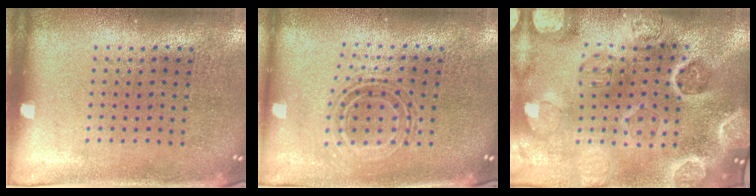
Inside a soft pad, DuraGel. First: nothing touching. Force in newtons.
{"total": 0.7, "press": 0.7, "slide": 0.2}
{"total": 4.9, "press": 4.3, "slide": 2.3}